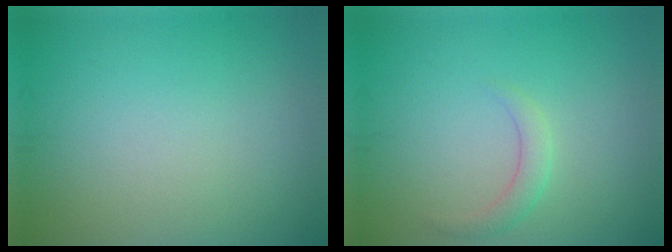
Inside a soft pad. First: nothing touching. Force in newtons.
{"total": 1.6, "press": 1.6, "slide": 0.1}